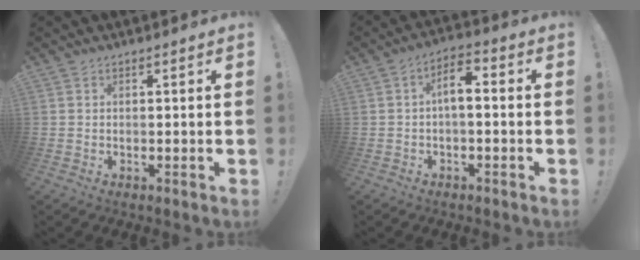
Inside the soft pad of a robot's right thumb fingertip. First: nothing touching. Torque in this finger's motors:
{"motor_torque": [-0.03, 0.19, 0.01, 0.05, 0.13]}